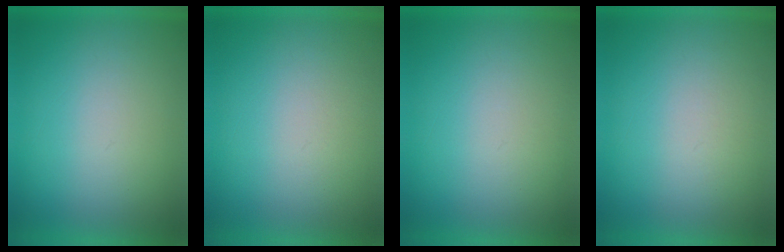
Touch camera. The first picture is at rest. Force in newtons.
{"total": 1.1}
{"total": 1.9}
{"total": 1.0}